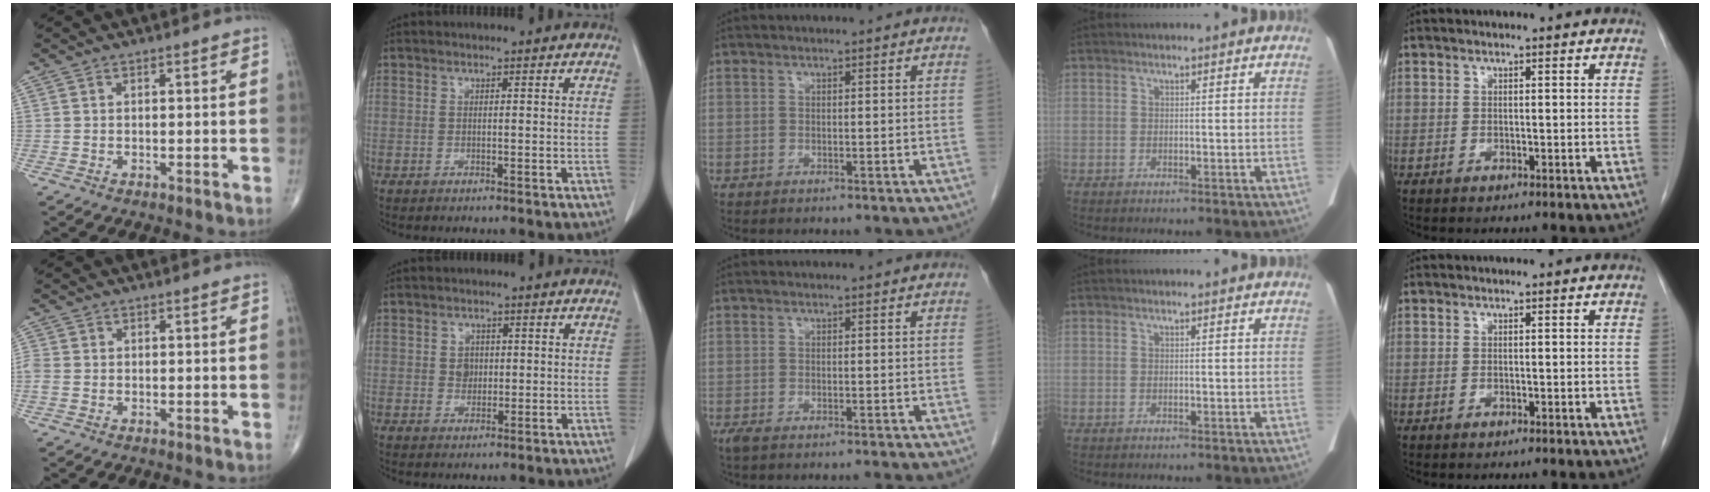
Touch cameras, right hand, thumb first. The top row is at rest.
{"thumb": {"total": 1.8, "force": [-0.2, 1.5, 1.1], "torque": [-0.033, 0.003, -0.004]}, "index": {"total": 2.3, "force": [0.3, 2.0, 1.2], "torque": [-0.017, 0.002, 0.007]}, "middle": {"total": 3.0, "force": [-2.6, -0.1, 1.4], "torque": [-0.021, -0.007, -0.043]}}